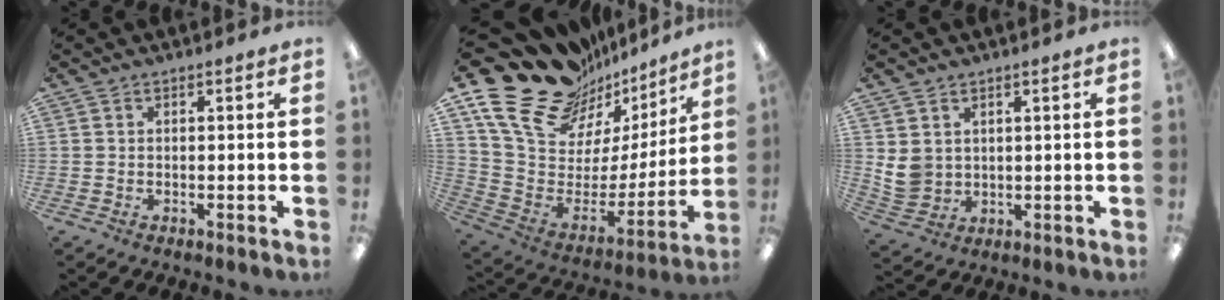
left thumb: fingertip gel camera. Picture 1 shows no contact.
{"total": 22.7, "force": [16.5, 12.2, 9.6], "torque": [-0.153, -0.124, 0.302]}
{"total": 5.9, "force": [2.0, 5.2, 1.9], "torque": [-0.037, -0.004, 0.043]}